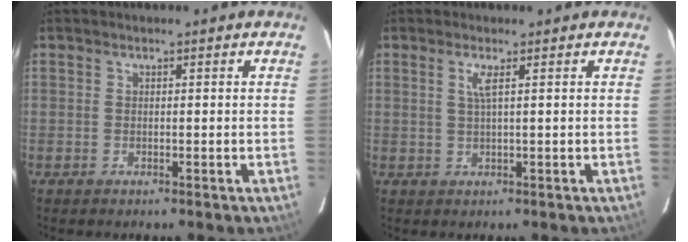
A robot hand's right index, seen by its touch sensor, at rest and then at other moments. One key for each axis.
{"total": 1.9, "fx": 0.7, "fy": -0.4, "fz": 1.7, "tx": -0.035, "ty": -0.002, "tz": 0.014}